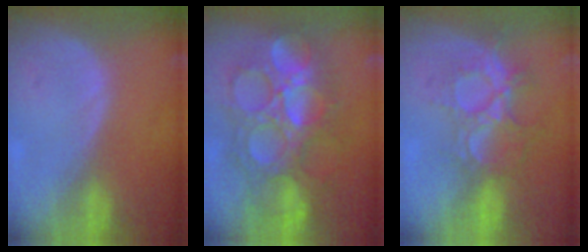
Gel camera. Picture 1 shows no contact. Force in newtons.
{"total": 12.2, "press": 12.1, "slide": 1.4}
{"total": 9.3, "press": 7.9, "slide": 4.9}